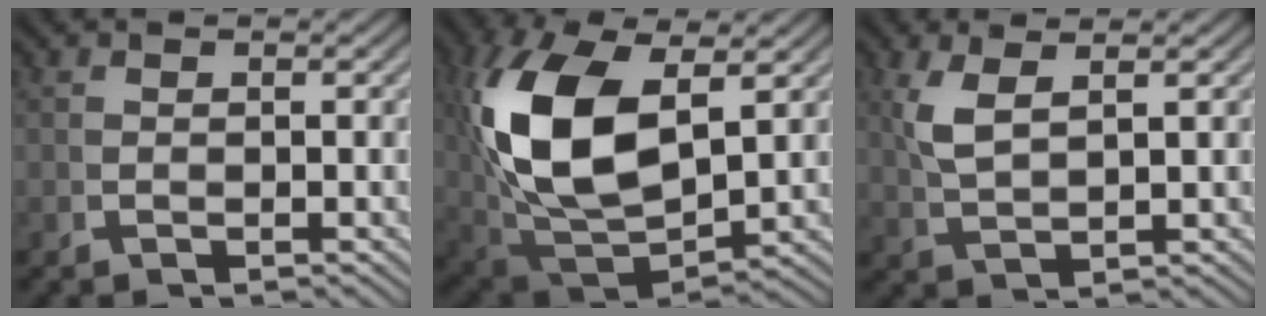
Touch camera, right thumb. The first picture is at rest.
{"total": 13.7, "force": [0.9, 8.5, 10.8], "torque": [-0.267, -0.046, 0.045]}
{"total": 3.5, "force": [2.1, 0.9, 2.6], "torque": [-0.061, -0.002, 0.056]}